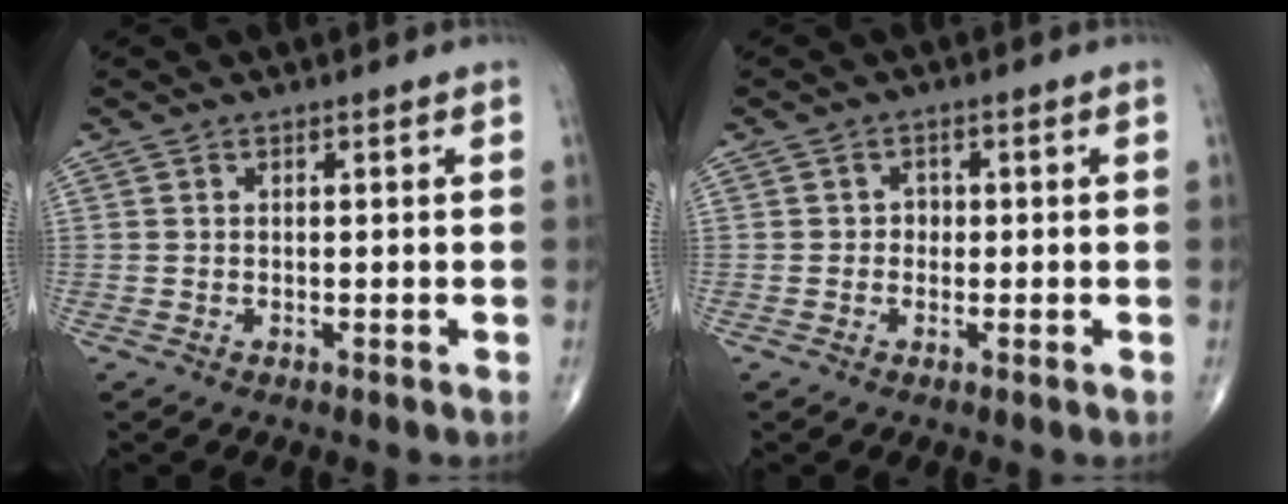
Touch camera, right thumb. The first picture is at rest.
{"total": 1.4, "force": [-0.1, 1.2, 0.6], "torque": [0.001, 0.005, -0.007]}